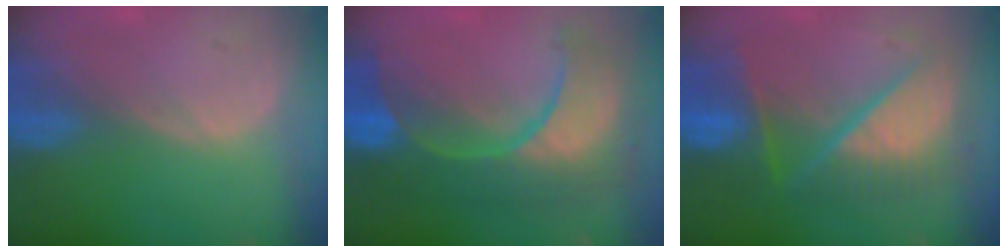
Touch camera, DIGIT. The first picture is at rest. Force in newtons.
{"total": 12.6, "press": 12.5, "slide": 1.4}
{"total": 11.0, "press": 11.0, "slide": 1.3}